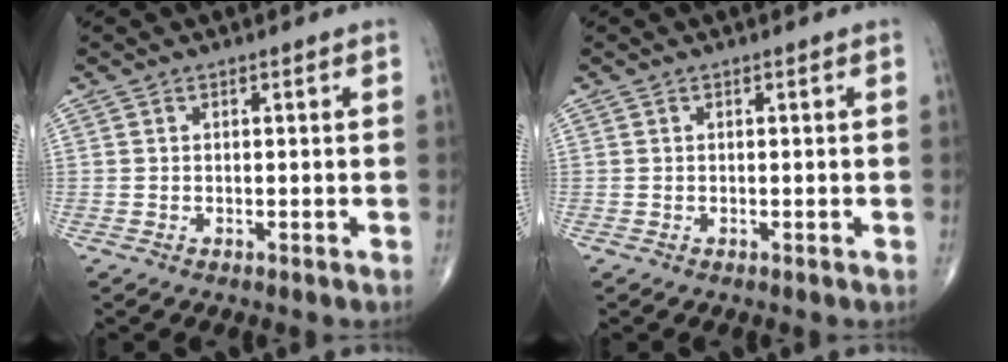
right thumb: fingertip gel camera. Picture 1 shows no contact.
{"total": 0.0}